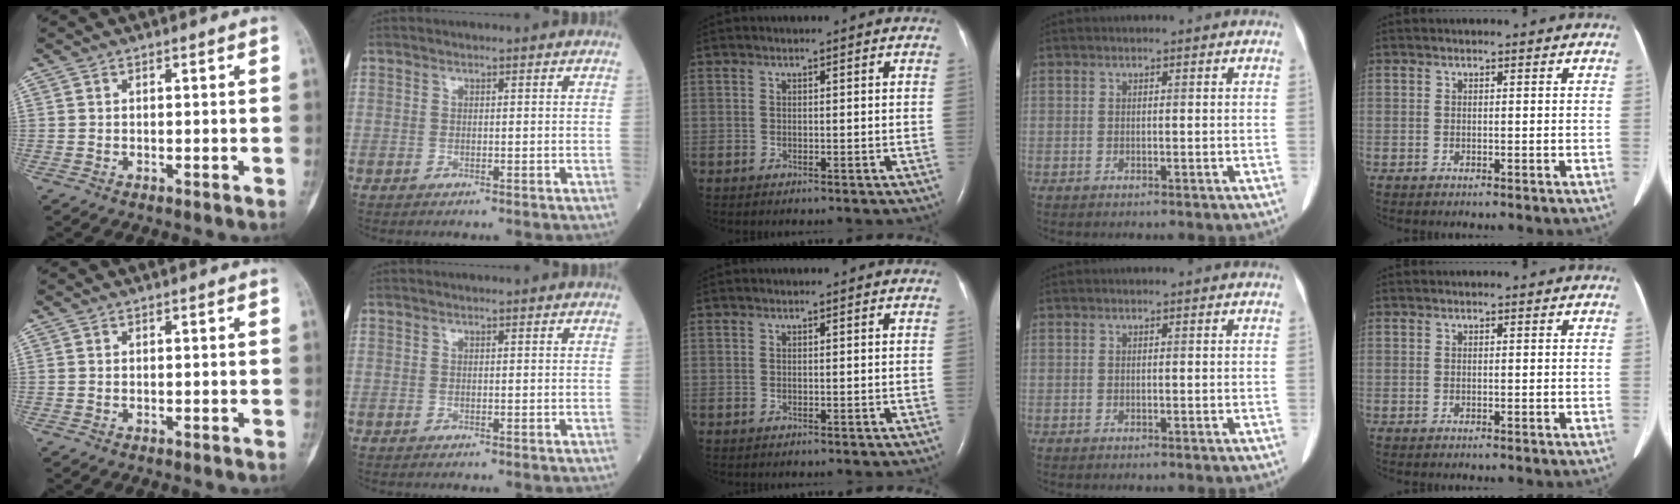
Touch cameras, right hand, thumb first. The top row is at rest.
{}